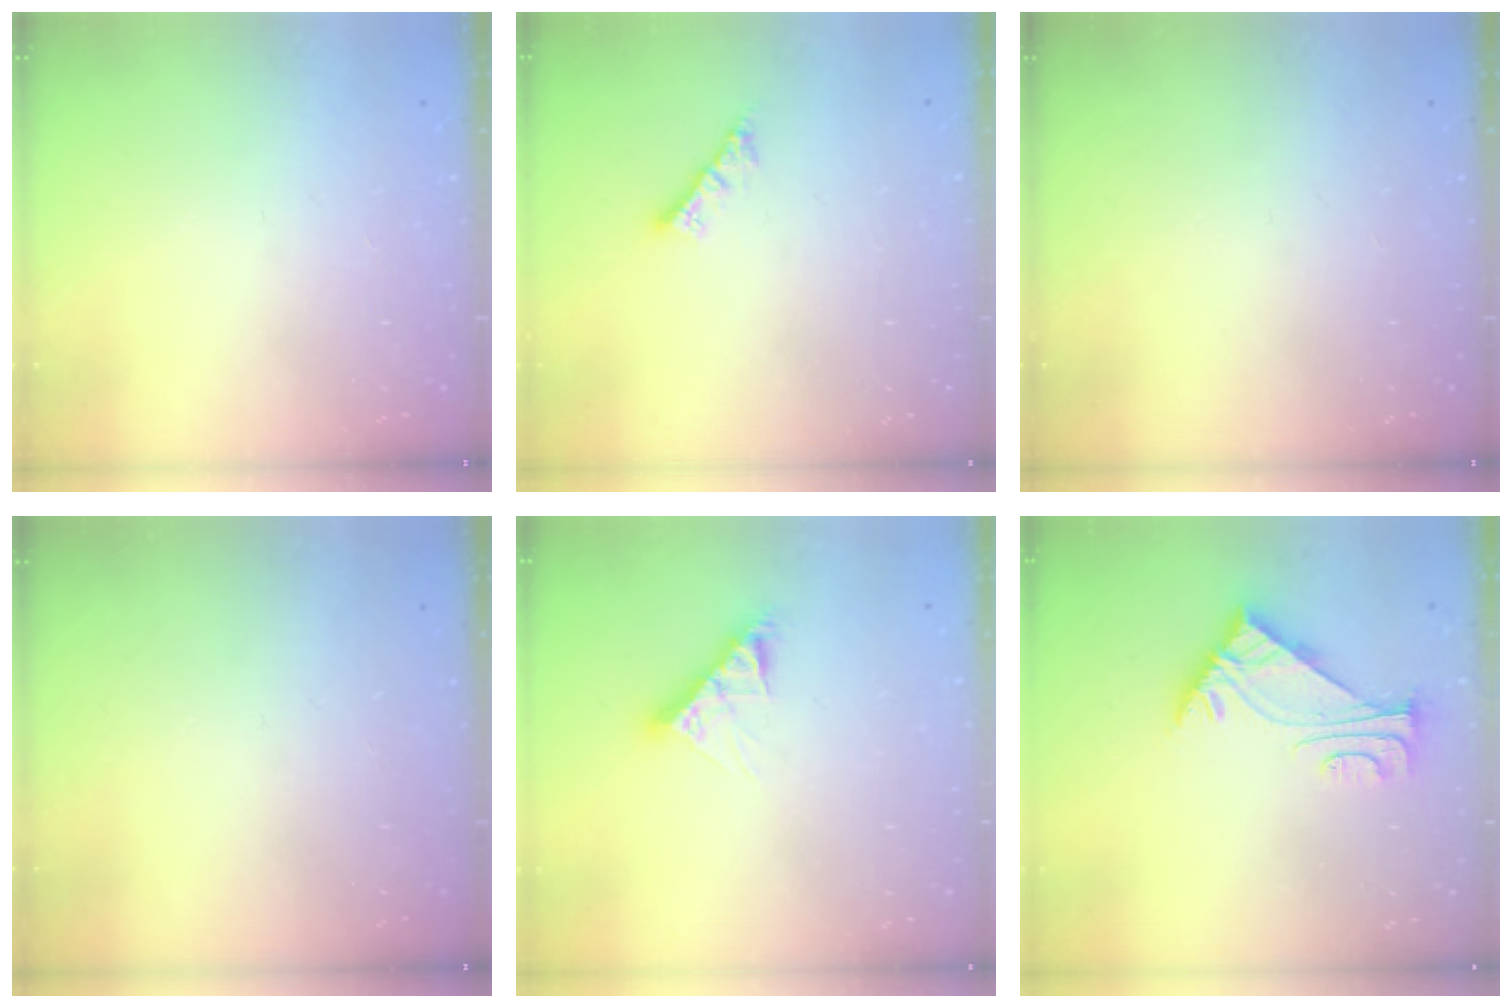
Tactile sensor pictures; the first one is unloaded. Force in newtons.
{"total": 3.6, "press": 3.6, "slide": 0.1}
{"total": 0.0}
{"total": 0.0}
{"total": 8.3, "press": 8.3, "slide": 0.5}
{"total": 5.7, "press": 5.6, "slide": 1.1}